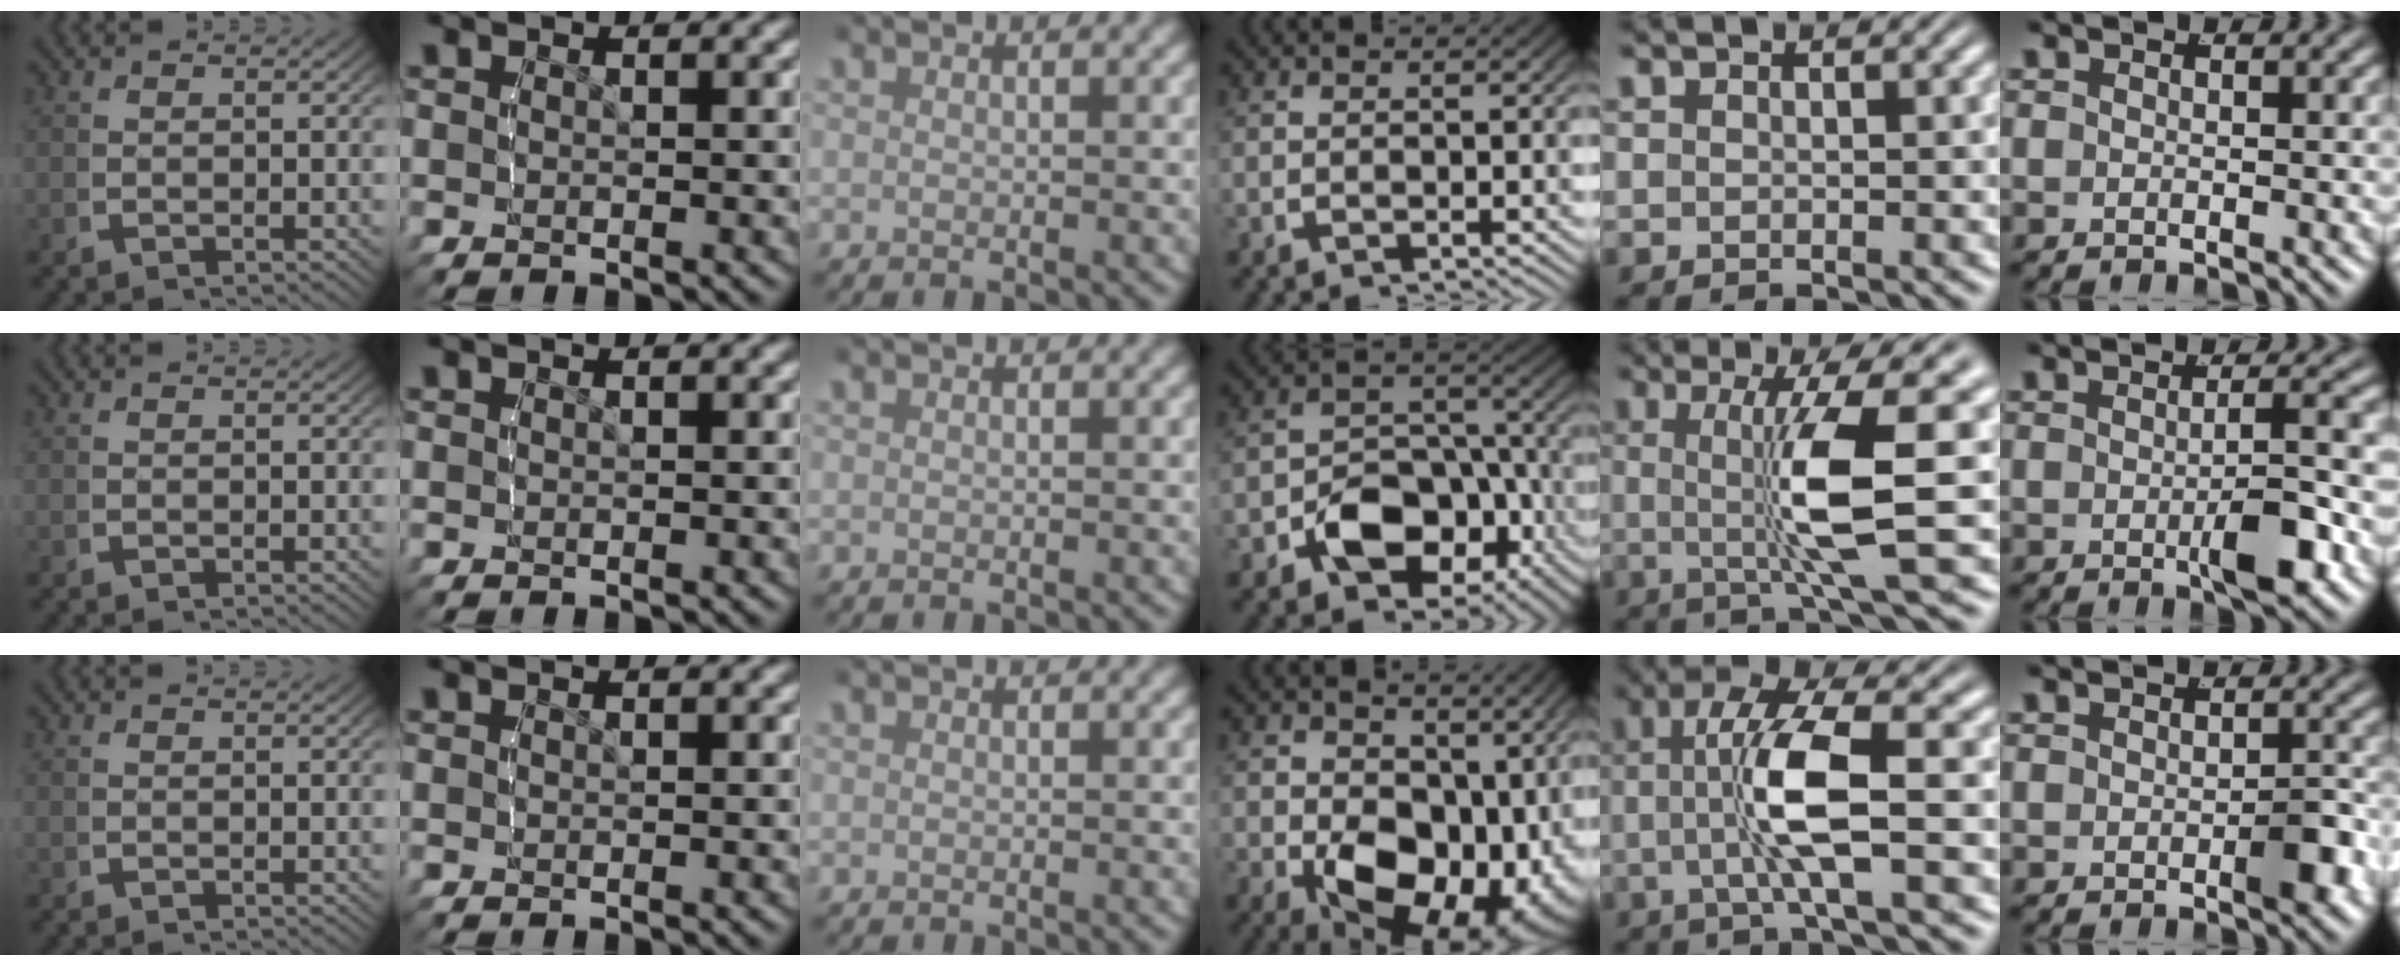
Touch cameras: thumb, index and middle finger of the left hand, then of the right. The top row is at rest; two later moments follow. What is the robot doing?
{"motion": "lift_and_place", "object": "stress ball aka squeeze ball"}